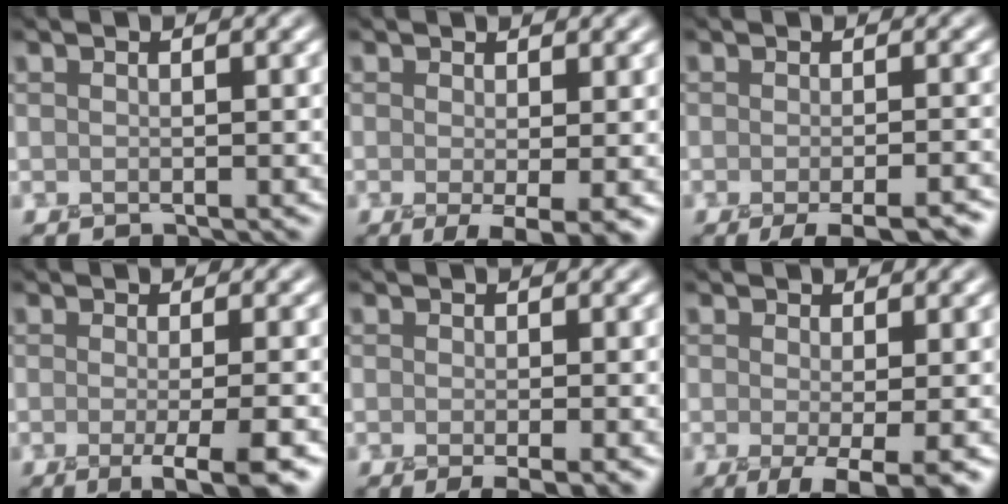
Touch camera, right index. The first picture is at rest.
{"total": 3.3, "force": [-1.0, 0.7, 3.1], "torque": [-0.048, -0.016, -0.016]}
{"total": 5.1, "force": [-3.3, 1.2, 3.6], "torque": [-0.044, -0.007, -0.046]}
{"total": 5.2, "force": [-2.0, 1.1, 4.7], "torque": [-0.059, -0.012, -0.028]}
{"total": 2.2, "force": [-0.8, 0.3, 2.0], "torque": [-0.031, -0.012, -0.013]}
{"total": 4.5, "force": [-1.4, 1.0, 4.1], "torque": [-0.064, -0.016, -0.021]}